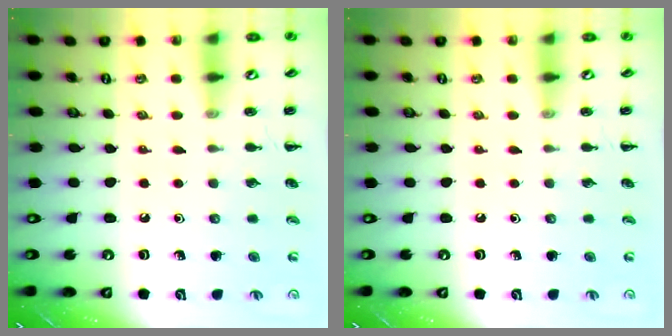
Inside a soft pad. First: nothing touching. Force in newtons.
{"total": 0.0}